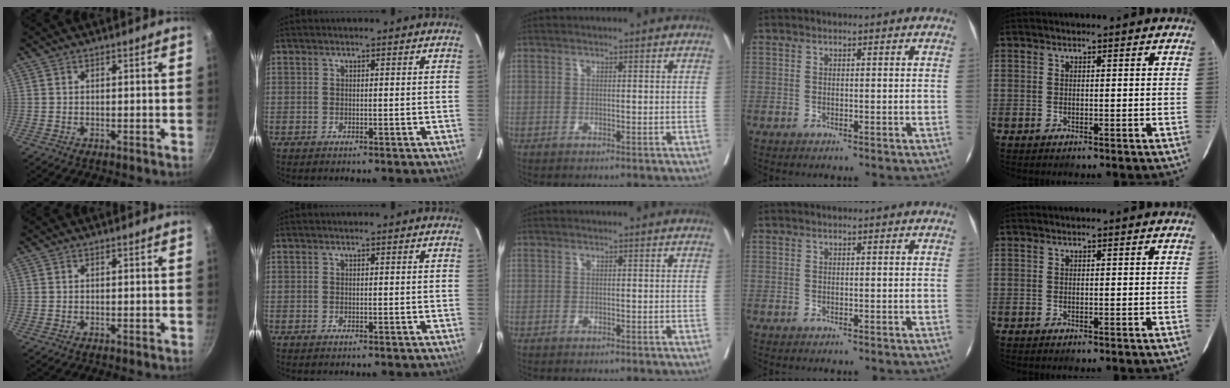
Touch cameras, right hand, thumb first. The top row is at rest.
{}